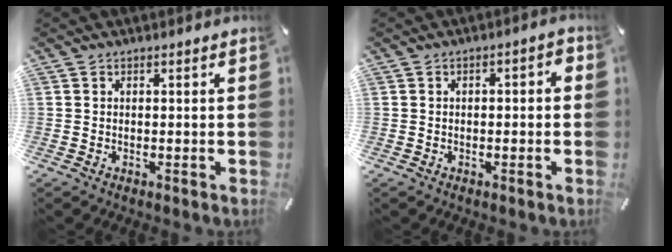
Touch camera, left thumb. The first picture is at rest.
{"total": 2.5, "force": [-1.0, 1.1, 2.1], "torque": [-0.033, 0.012, -0.019]}